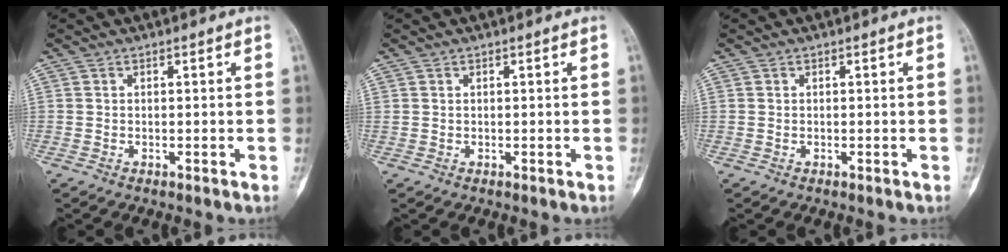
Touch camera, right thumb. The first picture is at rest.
{"total": 0.0}
{"total": 0.0}